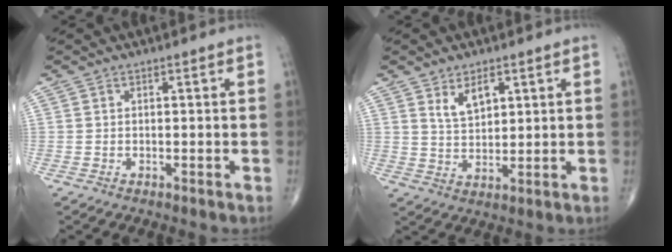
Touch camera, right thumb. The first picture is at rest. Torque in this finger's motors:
{"motor_torque": [-0.10, -0.06, 0.12, 0.04, 0.10]}